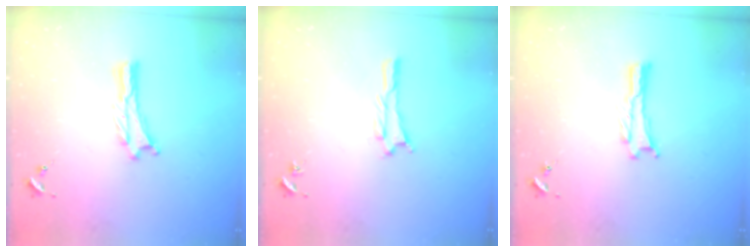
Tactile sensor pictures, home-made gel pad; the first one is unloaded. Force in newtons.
{"total": 0.7, "press": 0.7, "slide": 0.2}
{"total": 0.0}